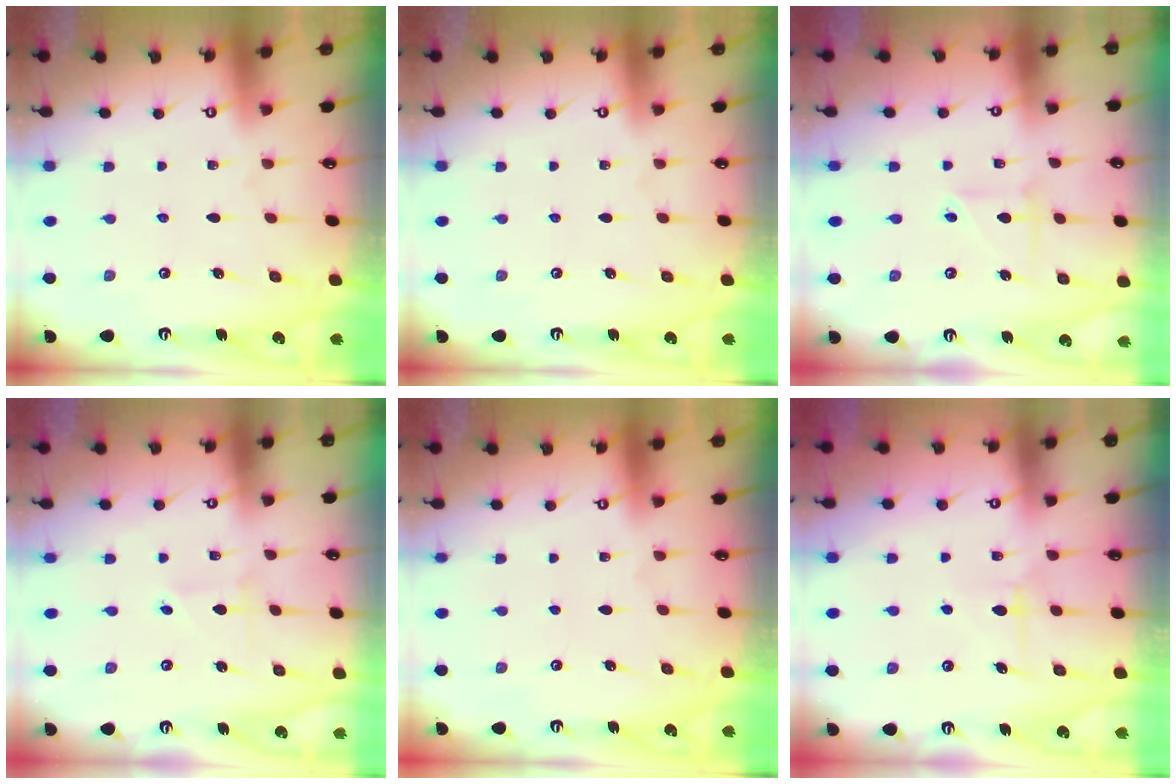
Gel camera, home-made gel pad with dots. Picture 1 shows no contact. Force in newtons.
{"total": 0.0}
{"total": 2.8, "press": 2.7, "slide": 0.9}
{"total": 1.5, "press": 1.5, "slide": 0.1}
{"total": 0.0}
{"total": 6.7, "press": 6.7, "slide": 0.6}